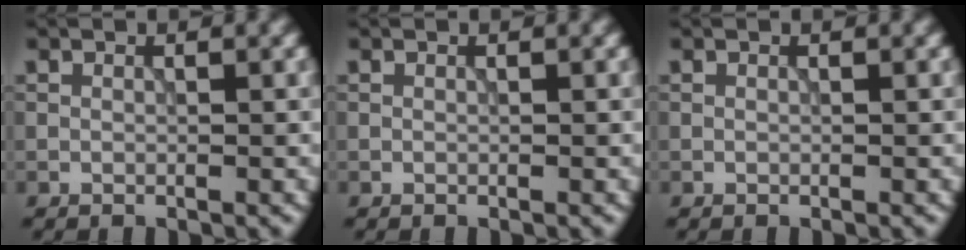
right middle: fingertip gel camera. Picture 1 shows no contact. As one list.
[{"total": 0.0}, {"total": 0.0}]